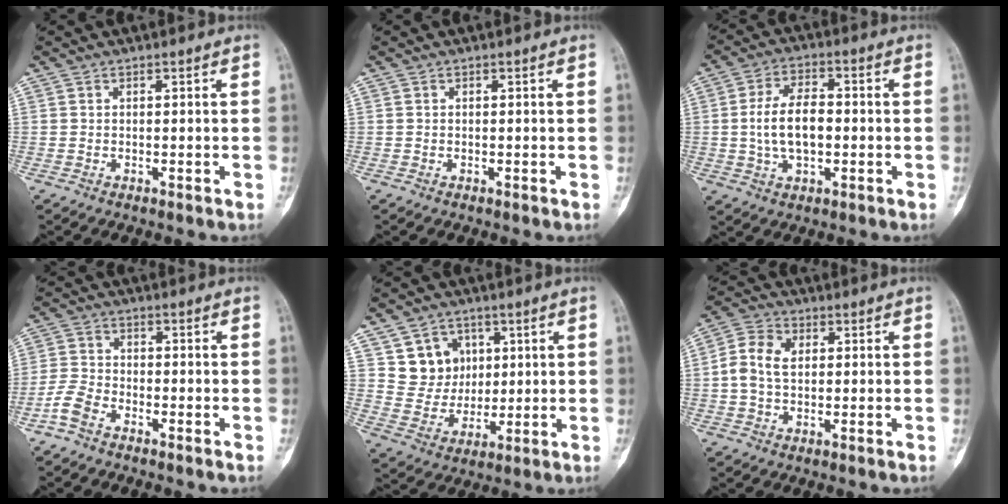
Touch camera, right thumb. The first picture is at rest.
{"total": 0.0}
{"total": 9.8, "force": [-0.4, 5.6, 8.1], "torque": [-0.145, 0.013, -0.008]}
{"total": 4.7, "force": [-3.2, 2.3, 2.5], "torque": [-0.049, 0.014, -0.073]}
{"total": 9.3, "force": [3.6, 8.2, 2.6], "torque": [-0.002, -0.015, 0.070]}
{"total": 6.6, "force": [0.4, 4.6, 4.8], "torque": [-0.102, 0.021, 0.005]}